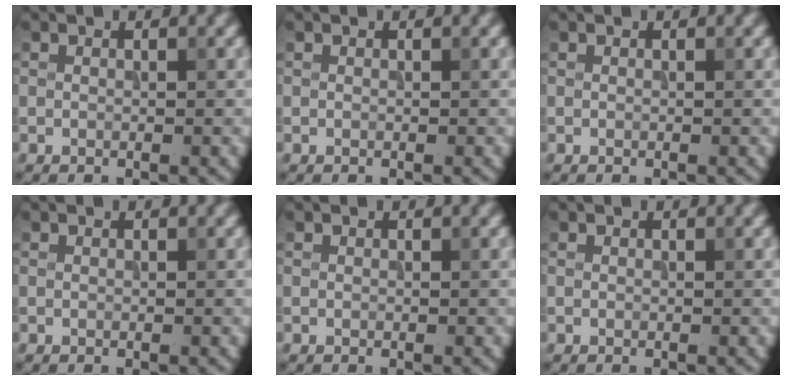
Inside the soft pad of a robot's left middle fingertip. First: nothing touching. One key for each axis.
{"total": 0.0}
{"total": 0.0}
{"total": 0.0}
{"total": 0.0}
{"total": 0.0}